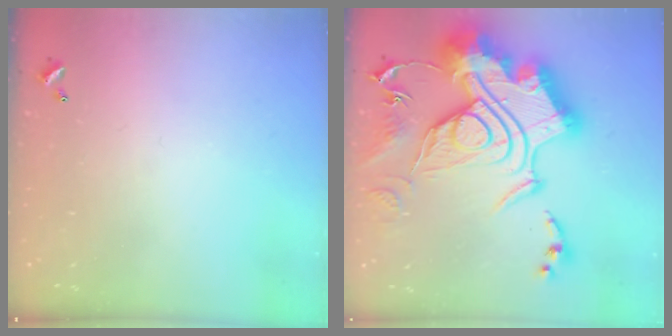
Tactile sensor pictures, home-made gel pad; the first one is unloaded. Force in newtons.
{"total": 1.1, "press": 1.1, "slide": 0.0}